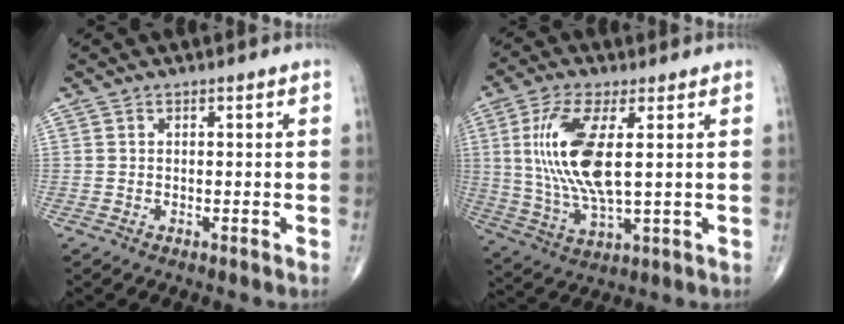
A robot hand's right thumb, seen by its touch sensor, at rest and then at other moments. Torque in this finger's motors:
{"motor_torque": [1.00, 3.98, 1.95, 0.68, 0.62]}